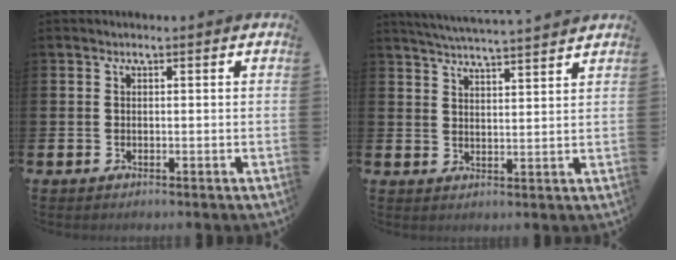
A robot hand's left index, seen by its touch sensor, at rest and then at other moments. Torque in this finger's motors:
{"motor_torque": [0.62, -0.87, 0.26, 0.05]}